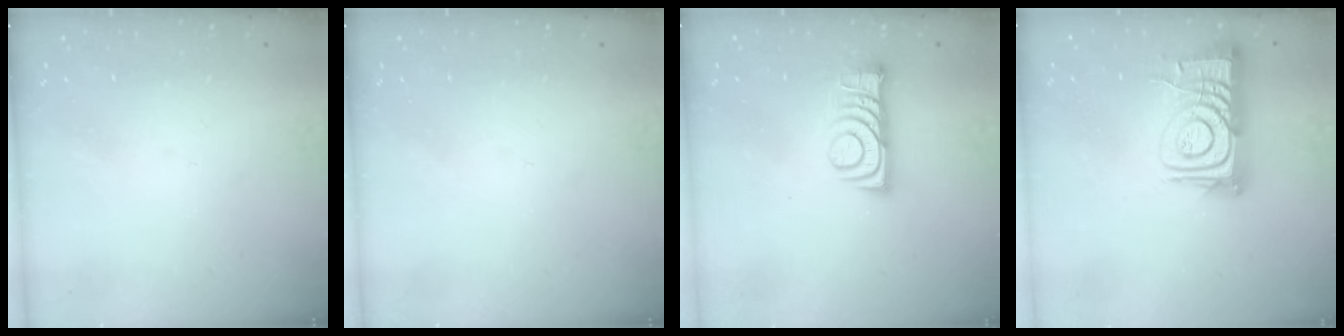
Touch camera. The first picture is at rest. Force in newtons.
{"total": 0.0}
{"total": 8.8, "press": 8.8, "slide": 0.8}
{"total": 12.7, "press": 12.7, "slide": 1.2}